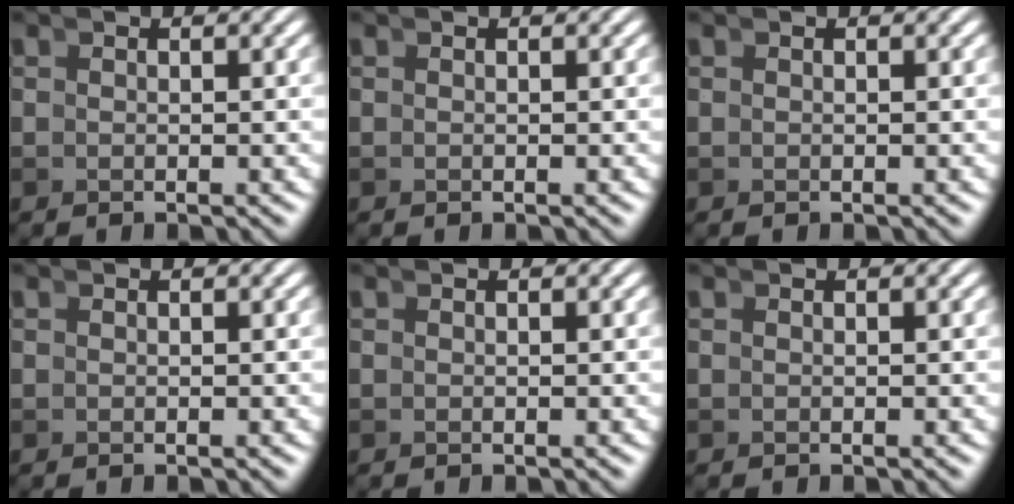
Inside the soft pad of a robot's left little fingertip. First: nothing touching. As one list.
[{"total": 0.0}, {"total": 0.0}, {"total": 0.0}, {"total": 0.0}, {"total": 0.0}]